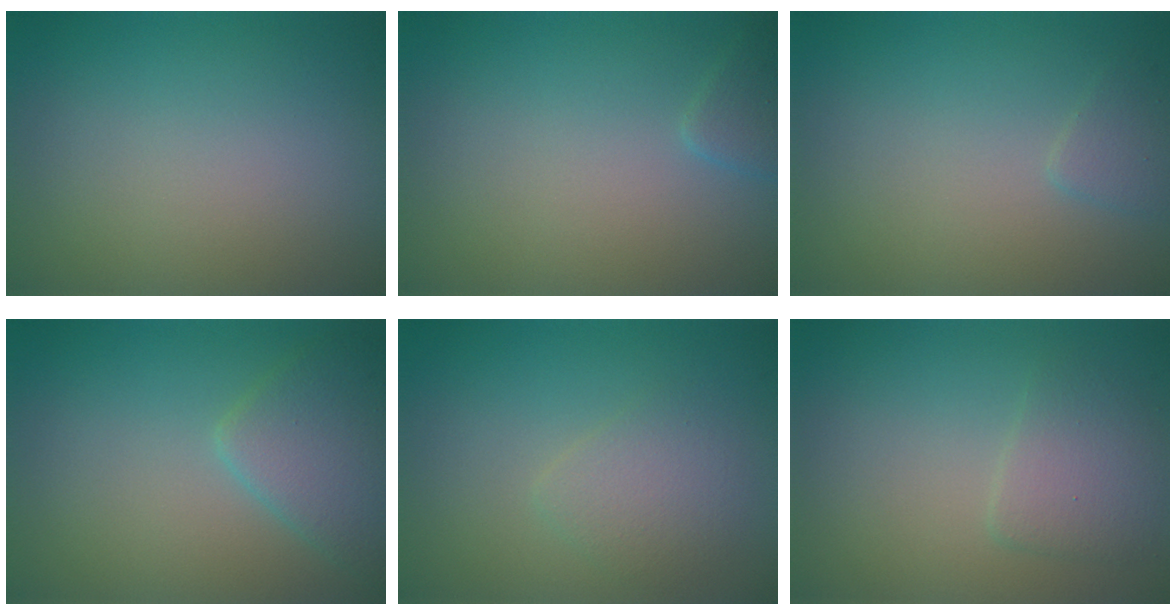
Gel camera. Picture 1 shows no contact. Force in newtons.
{"total": 1.4, "press": 1.4, "slide": 0.1}
{"total": 1.2, "press": 1.2, "slide": 0.1}
{"total": 4.2, "press": 4.2, "slide": 0.2}
{"total": 2.3, "press": 2.3, "slide": 0.1}
{"total": 2.4, "press": 2.4, "slide": 0.0}